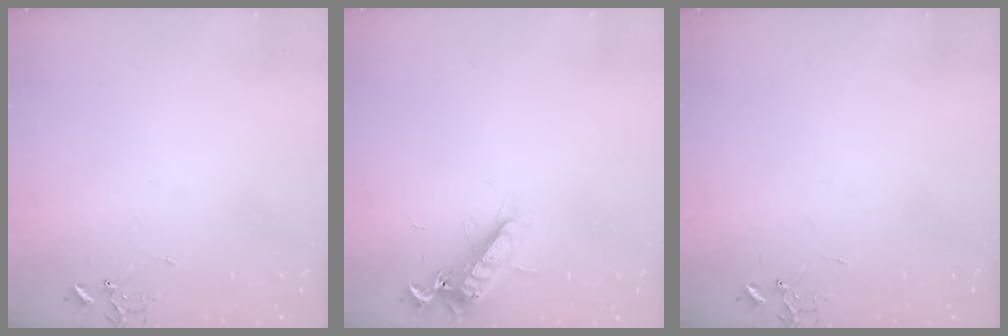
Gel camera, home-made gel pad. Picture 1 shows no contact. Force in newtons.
{"total": 13.0, "press": 12.9, "slide": 1.2}
{"total": 0.0}